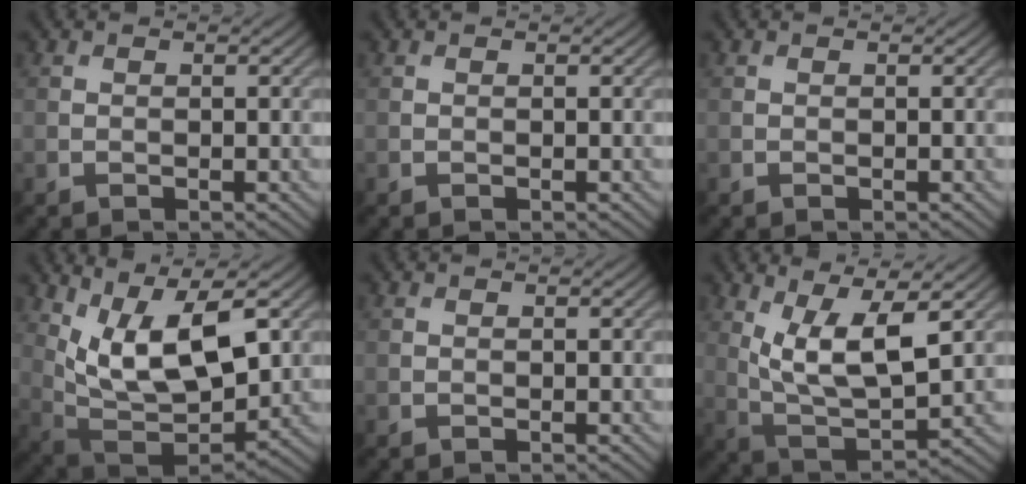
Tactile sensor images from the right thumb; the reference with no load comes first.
{"total": 0.0}
{"total": 0.0}
{"total": 13.8, "force": [4.9, 6.2, 11.3], "torque": [-0.224, 0.004, 0.092]}
{"total": 0.0}
{"total": 10.2, "force": [3.7, 3.7, 8.8], "torque": [-0.181, -0.002, 0.075]}